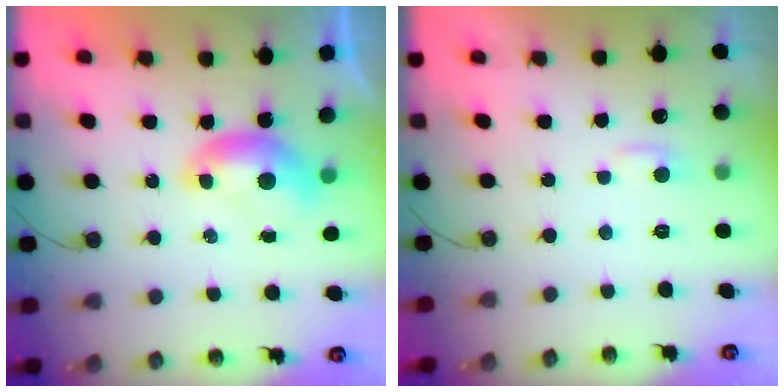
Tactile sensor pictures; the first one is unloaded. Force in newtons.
{"total": 2.9, "press": 2.9, "slide": 0.4}